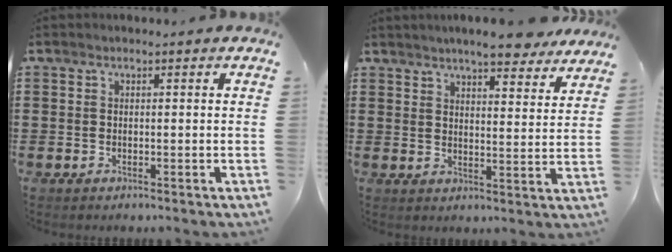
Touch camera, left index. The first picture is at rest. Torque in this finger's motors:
{"motor_torque": [2.14, 0.00, 1.05, 0.21]}